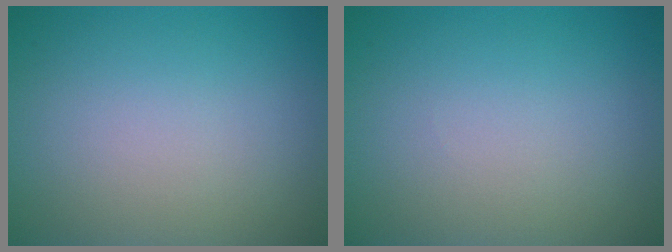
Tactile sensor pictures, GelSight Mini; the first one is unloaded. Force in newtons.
{"total": 0.0}